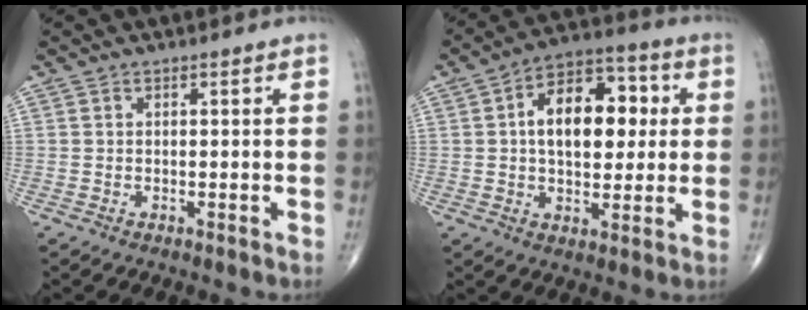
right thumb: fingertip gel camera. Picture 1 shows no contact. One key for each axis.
{"total": 15.5, "fx": 2.3, "fy": 9.0, "fz": 12.4, "tx": -0.158, "ty": 0.019, "tz": 0.030}